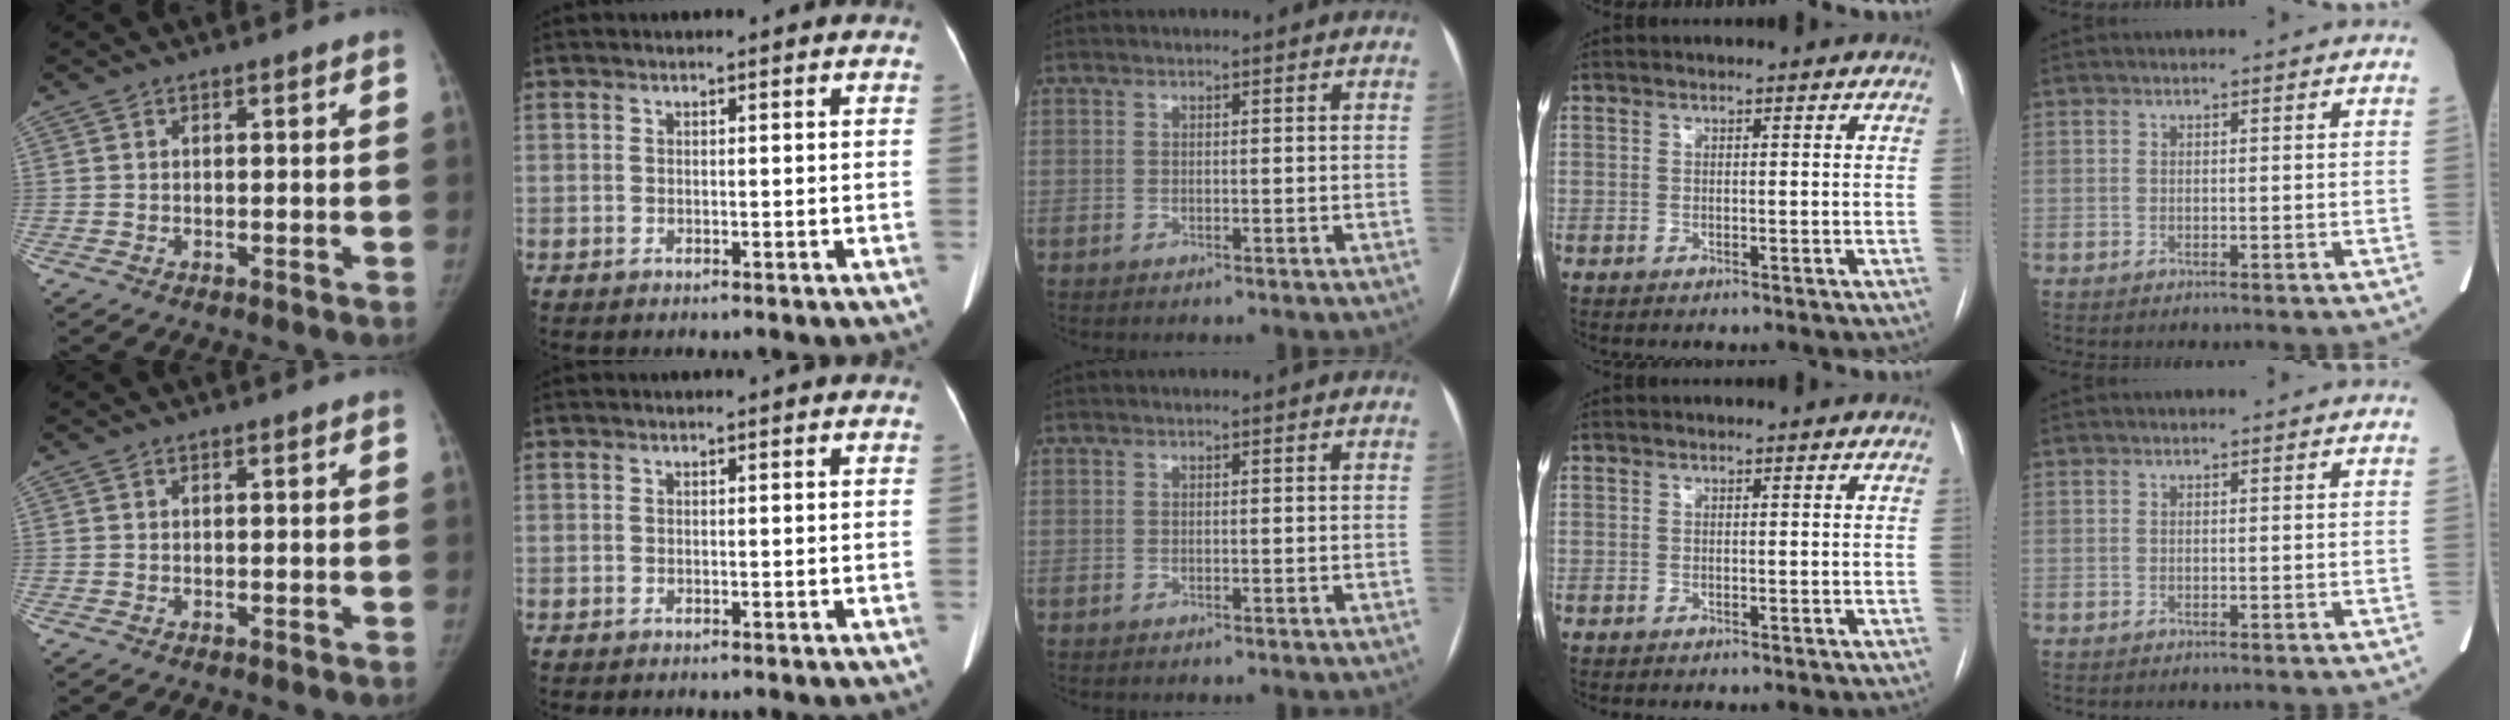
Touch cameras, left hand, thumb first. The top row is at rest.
{}